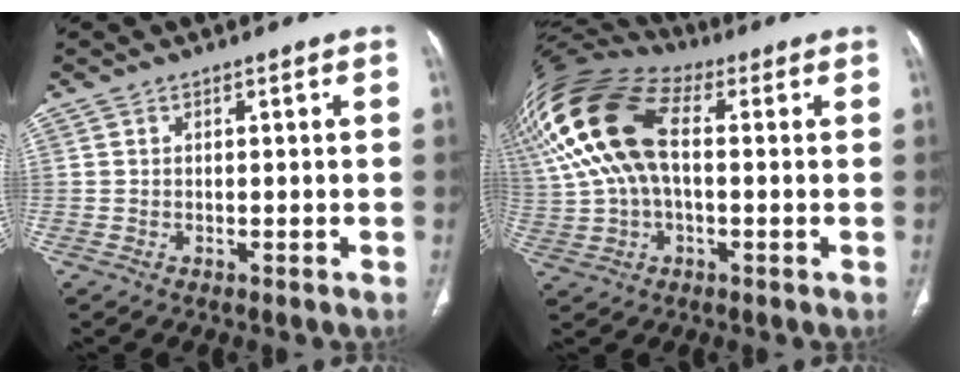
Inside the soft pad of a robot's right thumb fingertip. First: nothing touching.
{"total": 19.8, "force": [3.4, 10.9, 16.2], "torque": [-0.354, 0.030, 0.053]}